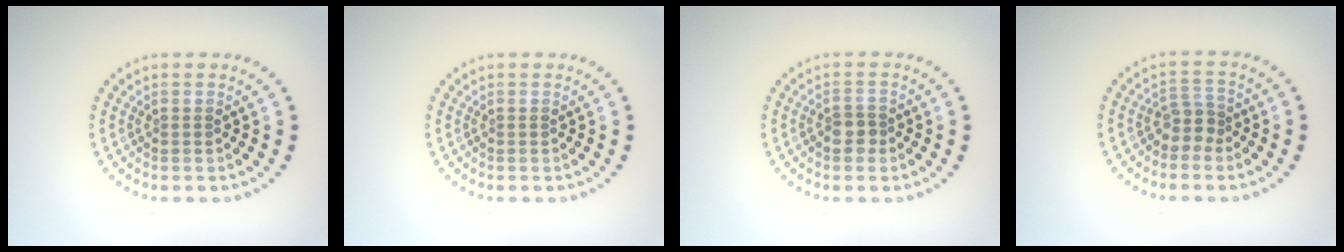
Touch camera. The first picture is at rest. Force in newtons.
{"total": 0.0}
{"total": 1.9, "press": 1.7, "slide": 0.9}
{"total": 2.1, "press": 1.7, "slide": 1.3}